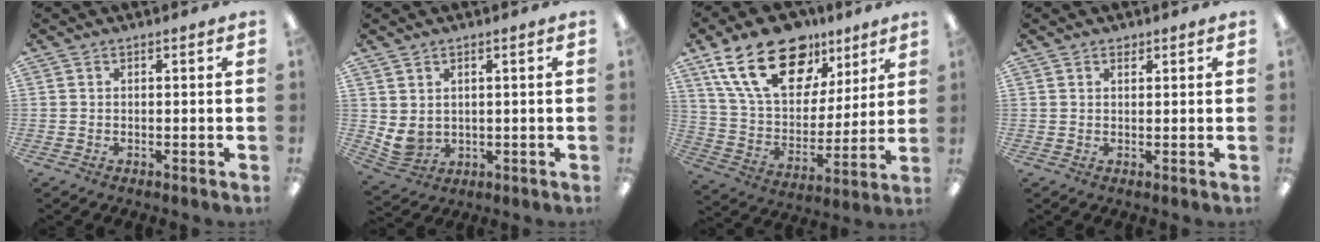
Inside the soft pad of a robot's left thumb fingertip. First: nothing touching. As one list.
[{"total": 4.2, "force": [1.7, 3.5, 1.7], "torque": [-0.052, -0.012, 0.034]}, {"total": 22.7, "force": [13.7, 12.9, 12.8], "torque": [-0.220, -0.061, 0.248]}, {"total": 1.1, "force": [0.9, 0.7, 0.0], "torque": [0.007, -0.003, 0.015]}]